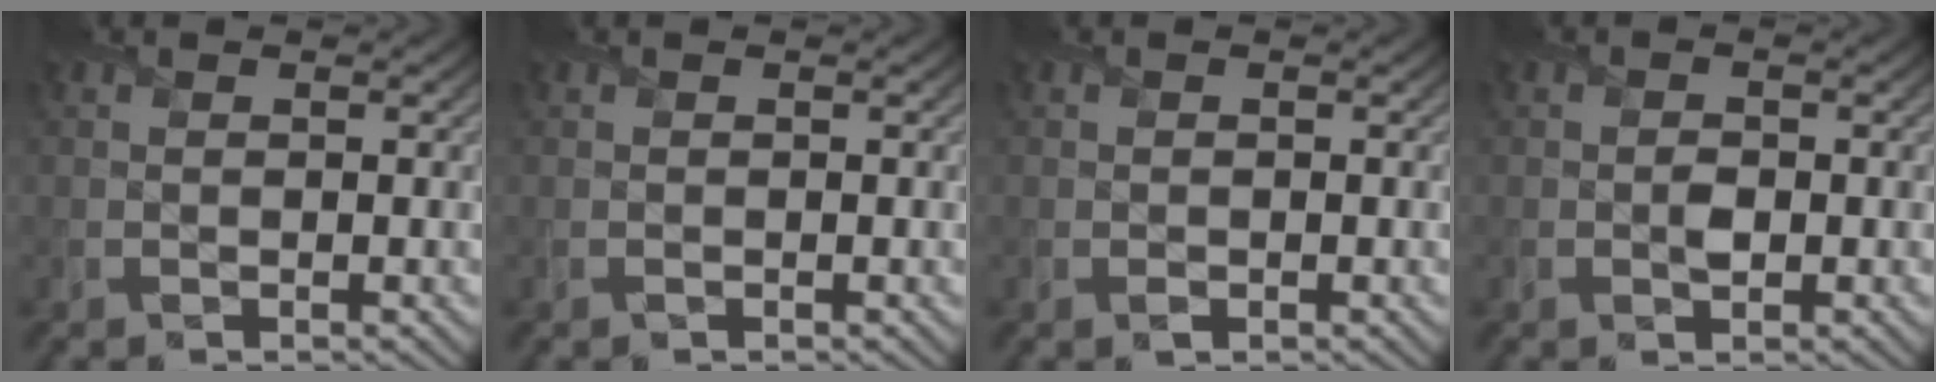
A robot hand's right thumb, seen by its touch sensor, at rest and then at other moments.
{"total": 0.0}
{"total": 0.6, "force": [-0.3, 0.5, 0.2], "torque": [0.000, -0.006, -0.004]}
{"total": 1.3, "force": [-0.3, 0.9, 0.8], "torque": [-0.012, -0.002, -0.009]}